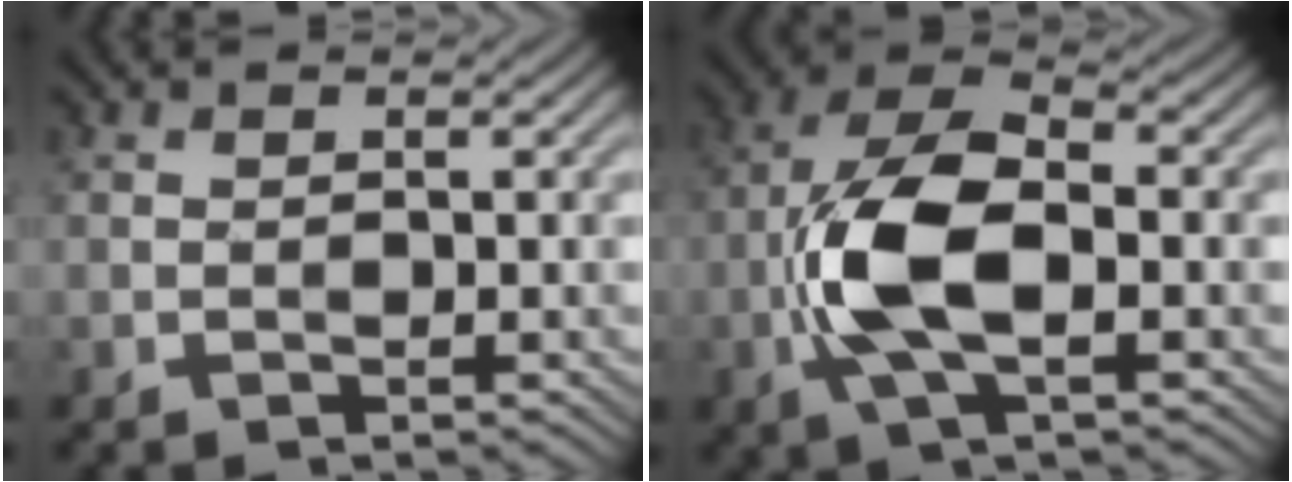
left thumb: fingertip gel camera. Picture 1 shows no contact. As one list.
[{"total": 10.4, "force": [-2.2, 4.7, 9.0], "torque": [-0.198, 0.012, -0.048]}]